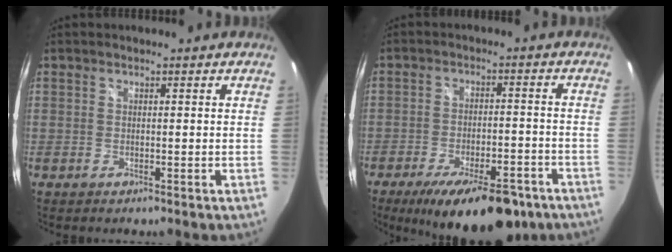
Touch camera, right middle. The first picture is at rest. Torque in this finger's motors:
{"motor_torque": [1.10, -1.04, 0.38, 0.19]}